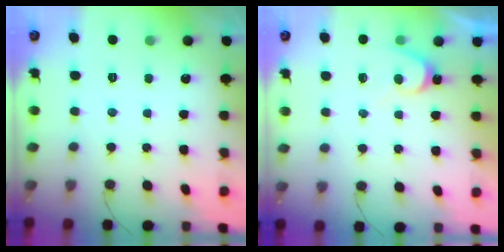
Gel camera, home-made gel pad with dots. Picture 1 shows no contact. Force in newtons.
{"total": 5.3, "press": 5.3, "slide": 0.5}